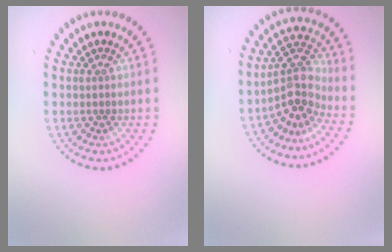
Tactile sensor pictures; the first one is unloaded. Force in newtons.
{"total": 3.8, "press": 2.8, "slide": 2.6}